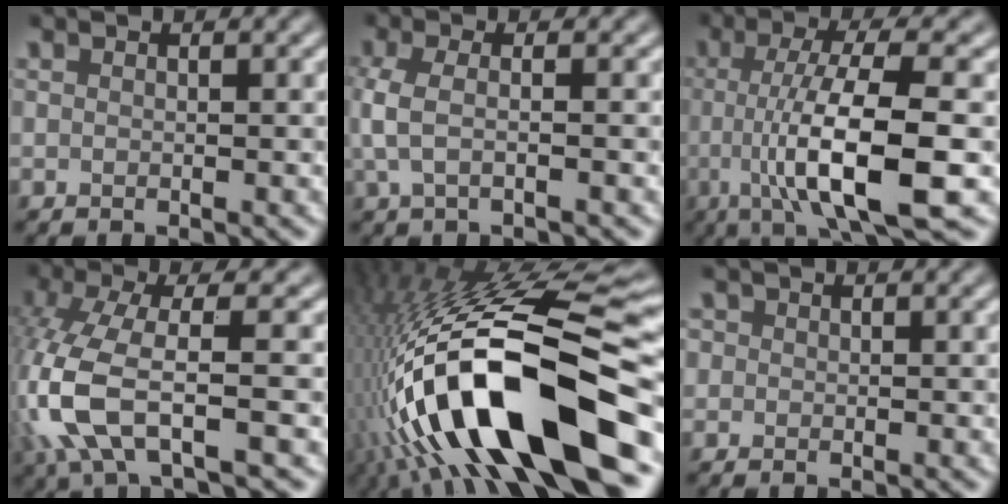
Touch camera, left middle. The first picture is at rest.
{"total": 2.9, "force": [-0.2, 0.9, 2.8], "torque": [-0.060, -0.002, -0.010]}
{"total": 9.8, "force": [-1.9, 2.2, 9.4], "torque": [-0.144, -0.001, -0.036]}
{"total": 7.5, "force": [-2.8, 2.2, 6.6], "torque": [-0.167, -0.005, -0.062]}
{"total": 17.0, "force": [-6.4, 5.8, 14.6], "torque": [-0.268, 0.021, -0.105]}
{"total": 1.5, "force": [0.5, 1.4, 0.4], "torque": [0.001, 0.006, -0.008]}